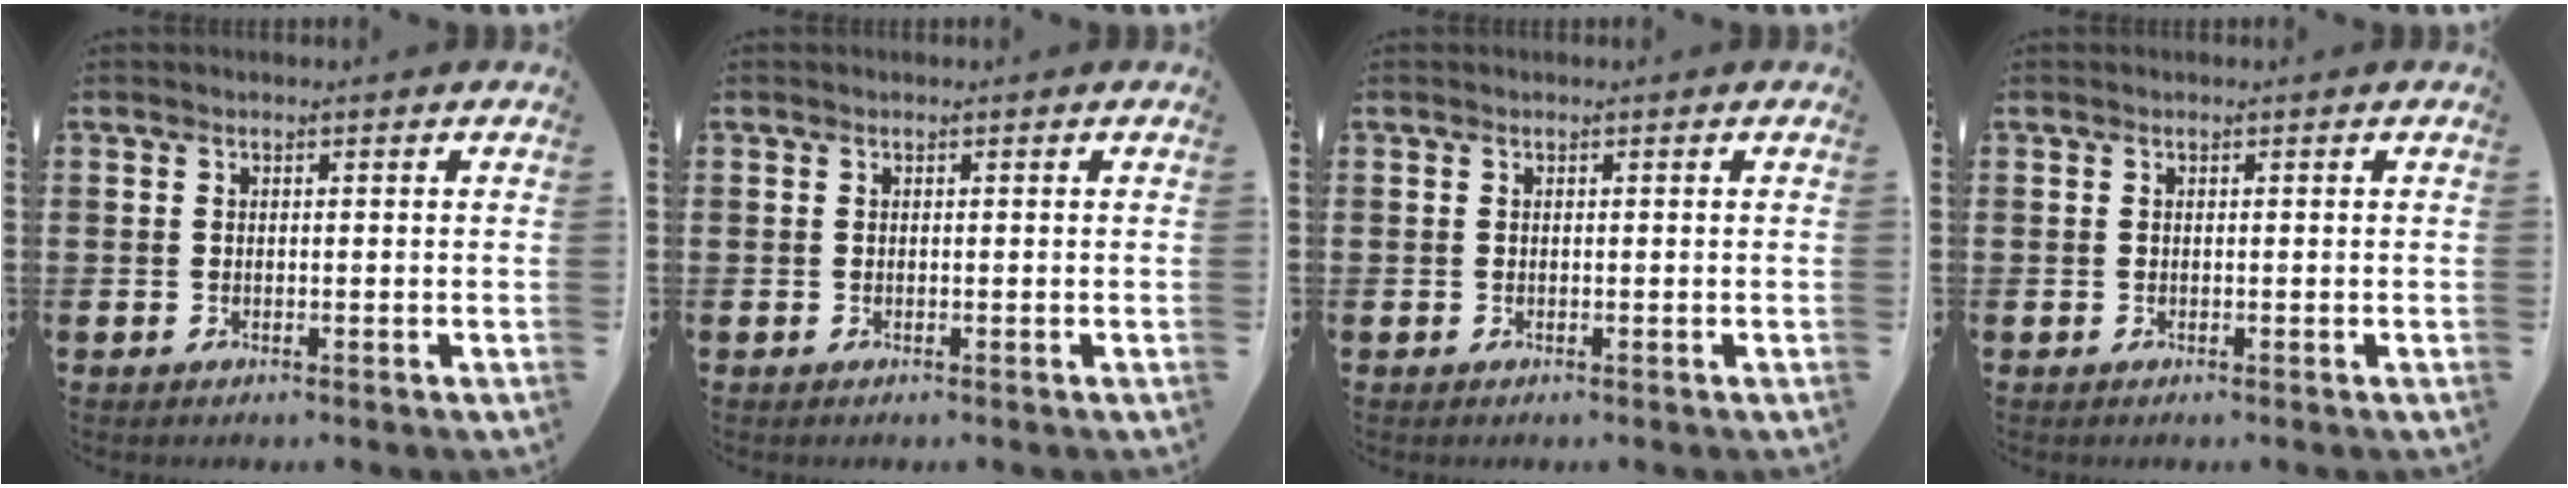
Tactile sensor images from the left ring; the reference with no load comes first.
{"total": 0.0}
{"total": 0.0}
{"total": 0.0}